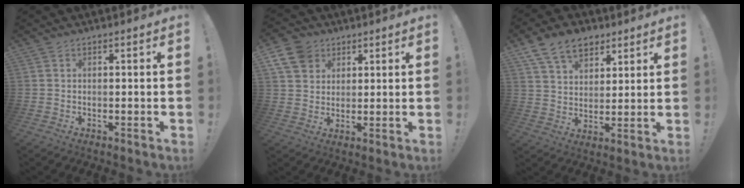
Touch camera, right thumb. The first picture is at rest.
{"total": 9.3, "force": [4.9, 7.2, 3.3], "torque": [-0.062, -0.025, 0.096]}
{"total": 12.1, "force": [7.4, 7.8, 5.6], "torque": [-0.097, -0.029, 0.144]}